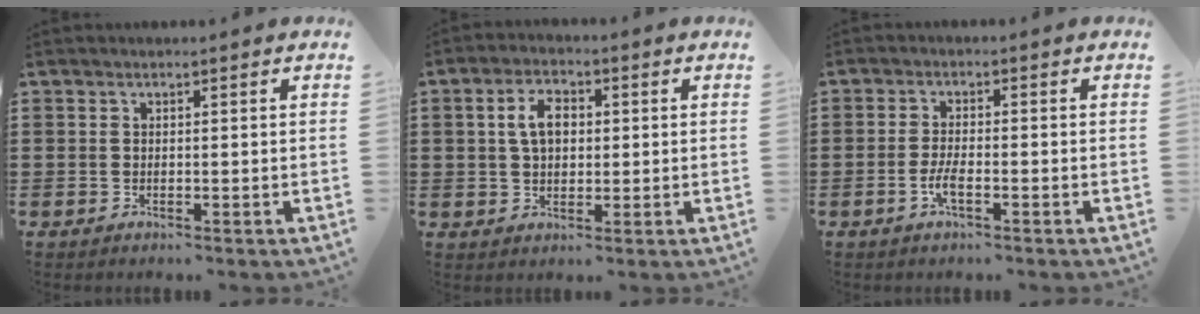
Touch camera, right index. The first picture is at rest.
{"total": 5.3, "force": [0.8, 3.0, 4.2], "torque": [-0.090, 0.014, 0.010]}
{"total": 3.0, "force": [-1.3, 0.6, 2.6], "torque": [-0.060, -0.004, -0.027]}